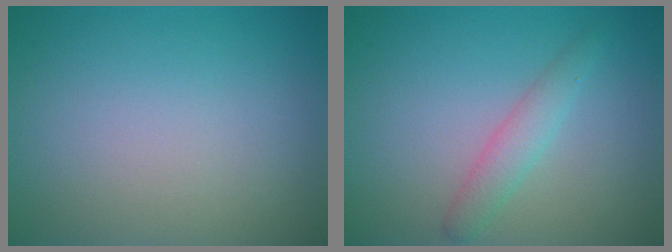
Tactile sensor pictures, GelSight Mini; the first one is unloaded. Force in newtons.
{"total": 2.1, "press": 2.1, "slide": 0.0}